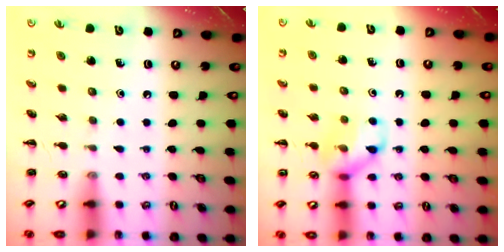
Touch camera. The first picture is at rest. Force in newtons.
{"total": 10.9, "press": 10.8, "slide": 1.2}